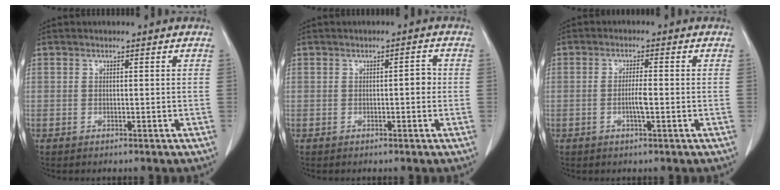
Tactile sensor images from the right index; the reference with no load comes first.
{"total": 1.7, "force": [-0.2, 0.6, 1.6], "torque": [-0.017, 0.004, -0.004]}
{"total": 2.7, "force": [-0.6, 0.2, 2.6], "torque": [-0.049, -0.001, -0.012]}